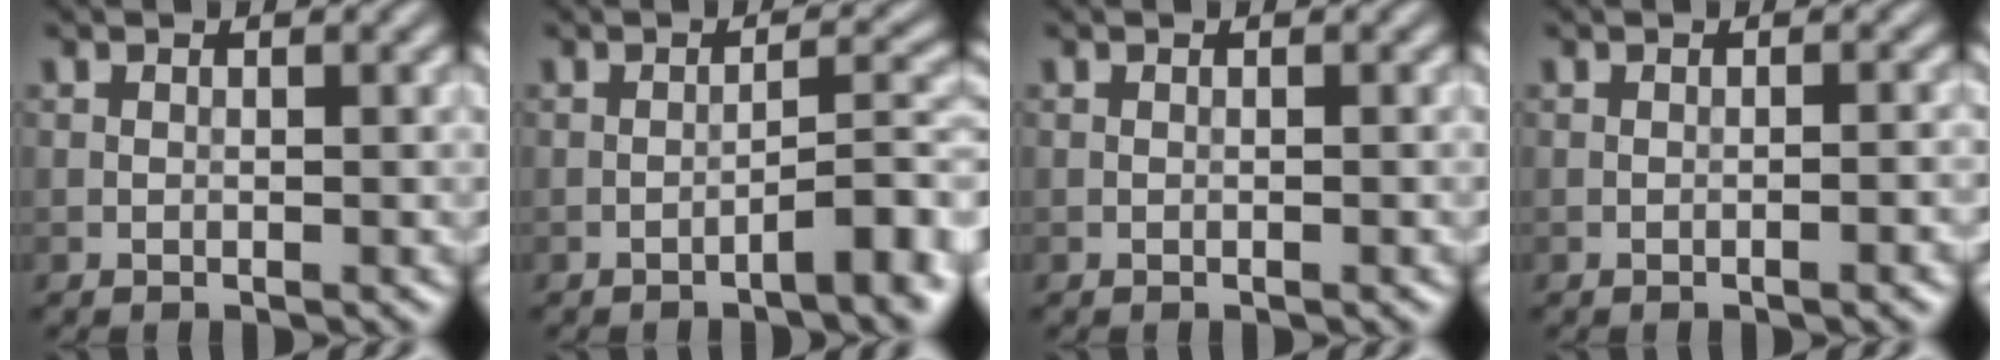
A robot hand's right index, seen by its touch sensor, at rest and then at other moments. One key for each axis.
{"total": 3.9, "fx": -2.2, "fy": 0.6, "fz": 3.2, "tx": -0.042, "ty": 0.019, "tz": -0.038}
{"total": 0.0}
{"total": 1.5, "fx": -0.6, "fy": 0.3, "fz": 1.4, "tx": -0.016, "ty": 0.002, "tz": -0.011}